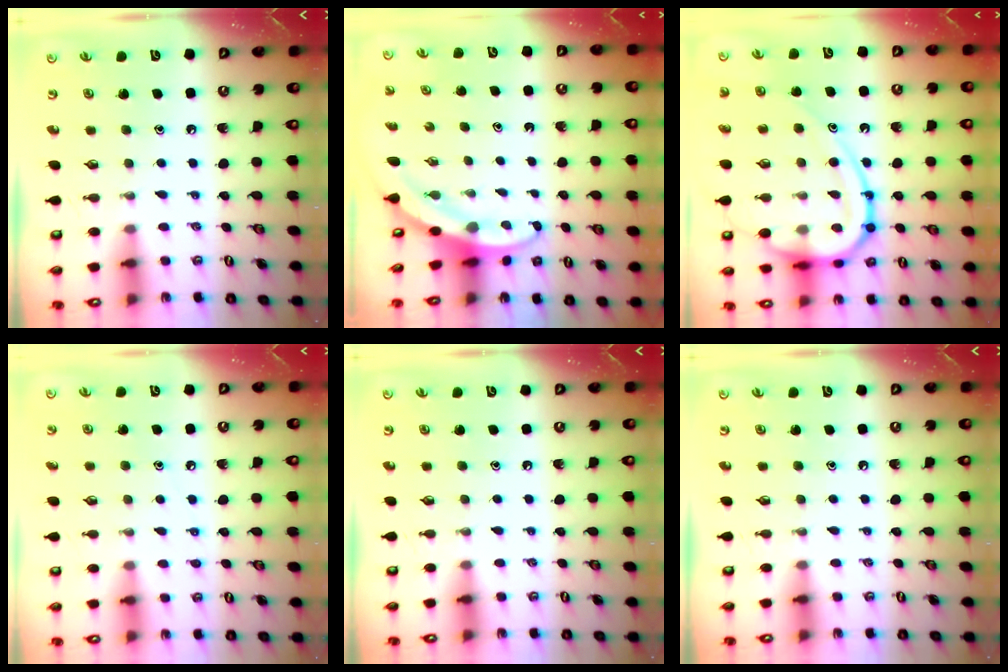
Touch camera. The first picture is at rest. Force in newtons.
{"total": 3.3, "press": 3.3, "slide": 0.1}
{"total": 18.9, "press": 18.8, "slide": 1.8}
{"total": 5.4, "press": 5.3, "slide": 0.6}
{"total": 0.0}
{"total": 0.0}